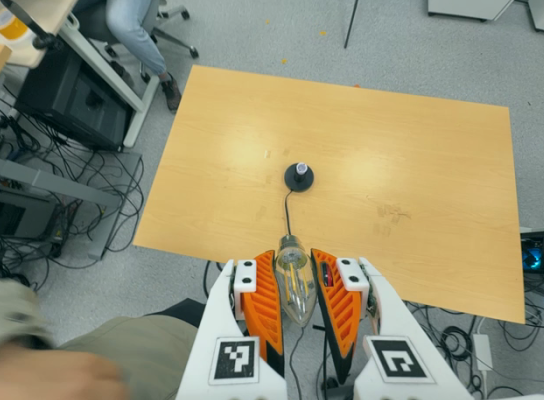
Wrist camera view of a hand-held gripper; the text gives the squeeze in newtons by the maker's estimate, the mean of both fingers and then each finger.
{"total": 20.4, "left": 22.6, "right": 18.3}